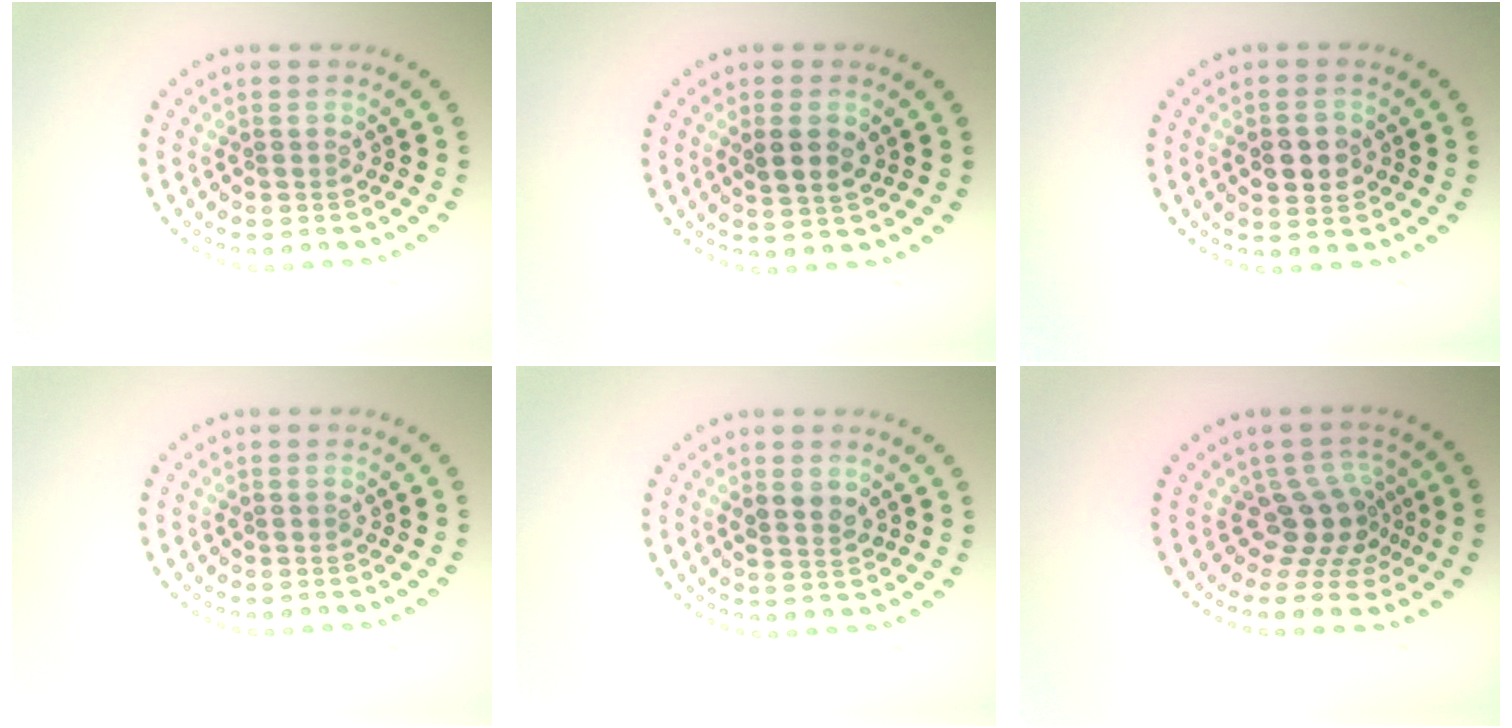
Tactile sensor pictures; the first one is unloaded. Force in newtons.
{"total": 2.4, "press": 2.3, "slide": 0.7}
{"total": 2.7, "press": 2.7, "slide": 0.1}
{"total": 0.0}
{"total": 1.8, "press": 1.8, "slide": 0.5}
{"total": 3.4, "press": 2.4, "slide": 2.5}